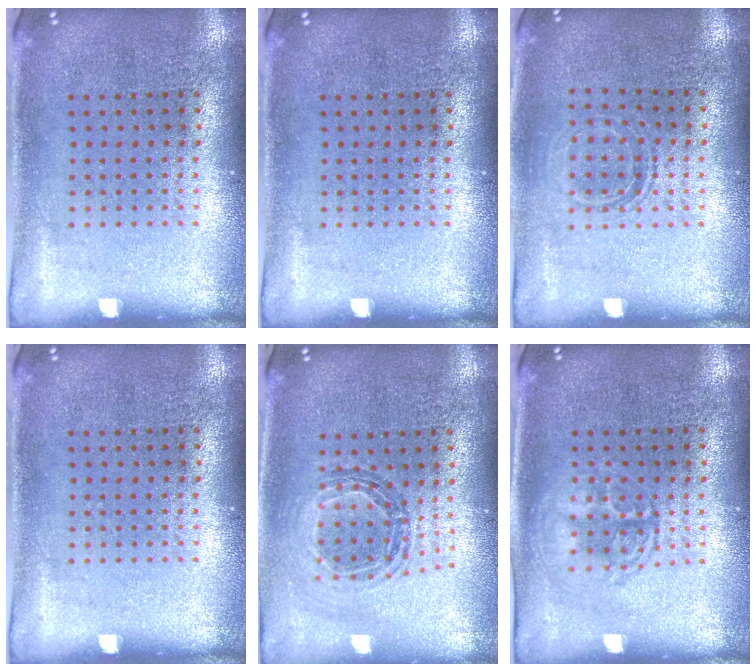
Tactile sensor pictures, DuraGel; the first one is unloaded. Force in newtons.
{"total": 0.0}
{"total": 1.1, "press": 1.0, "slide": 0.4}
{"total": 0.0}
{"total": 0.8, "press": 0.8, "slide": 0.1}
{"total": 1.3, "press": 1.3, "slide": 0.1}